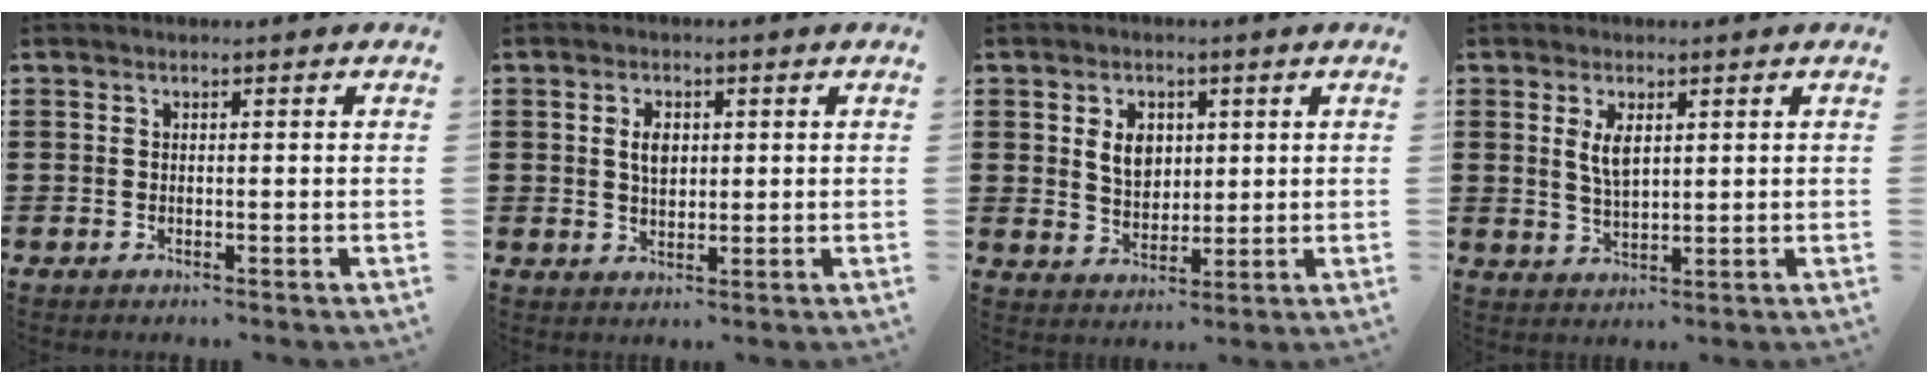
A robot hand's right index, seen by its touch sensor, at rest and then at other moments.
{"total": 3.3, "force": [0.7, 2.0, 2.6], "torque": [-0.048, 0.008, 0.009]}
{"total": 5.2, "force": [1.3, 3.9, 3.2], "torque": [-0.068, 0.011, 0.019]}
{"total": 3.8, "force": [1.4, 1.6, 3.1], "torque": [-0.060, 0.003, 0.022]}